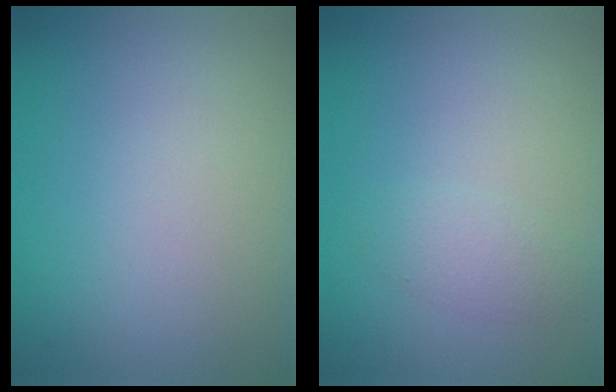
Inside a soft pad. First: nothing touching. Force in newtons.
{"total": 1.6, "press": 1.6, "slide": 0.0}